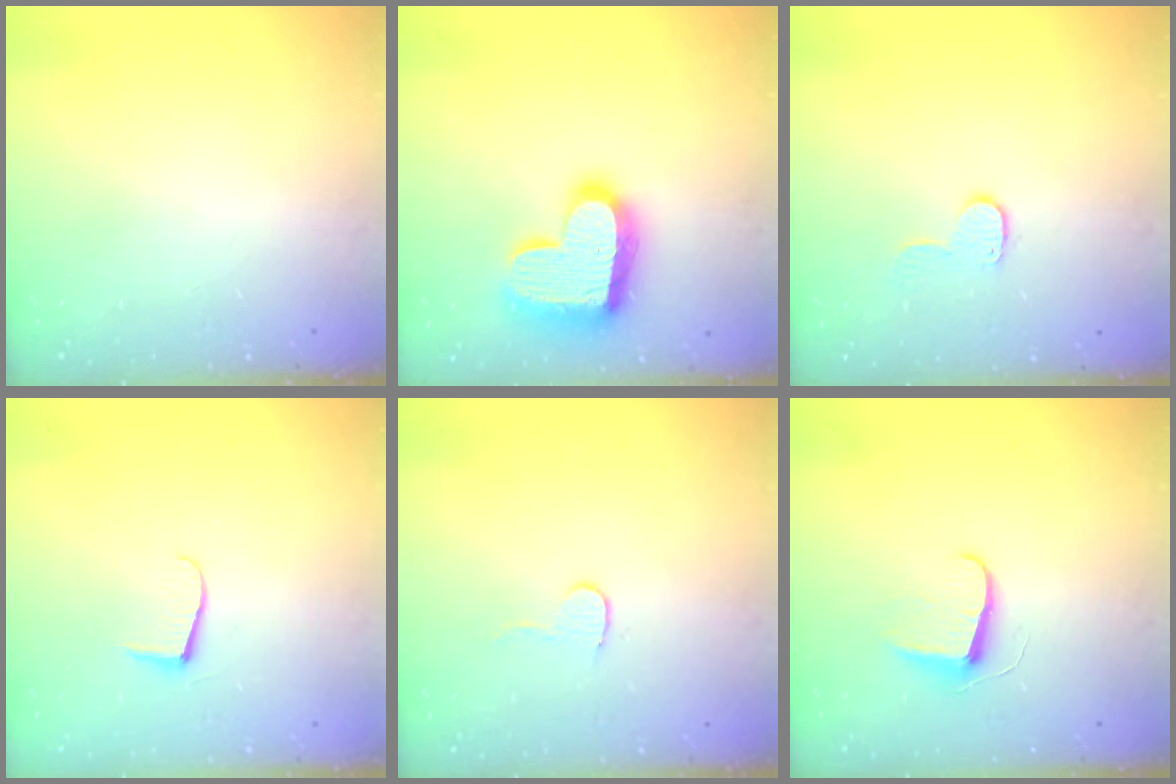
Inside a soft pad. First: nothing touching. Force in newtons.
{"total": 19.2, "press": 19.2, "slide": 1.3}
{"total": 5.6, "press": 5.6, "slide": 0.4}
{"total": 5.1, "press": 5.0, "slide": 0.6}
{"total": 5.5, "press": 5.5, "slide": 0.4}
{"total": 7.3, "press": 7.3, "slide": 0.4}